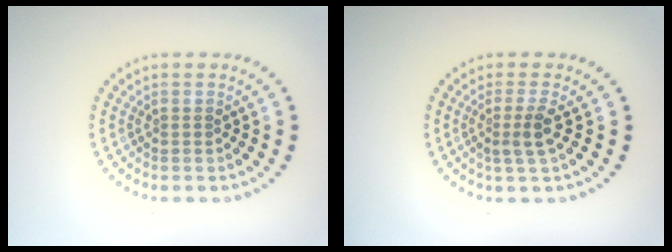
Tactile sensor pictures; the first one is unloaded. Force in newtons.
{"total": 2.2, "press": 1.7, "slide": 1.4}